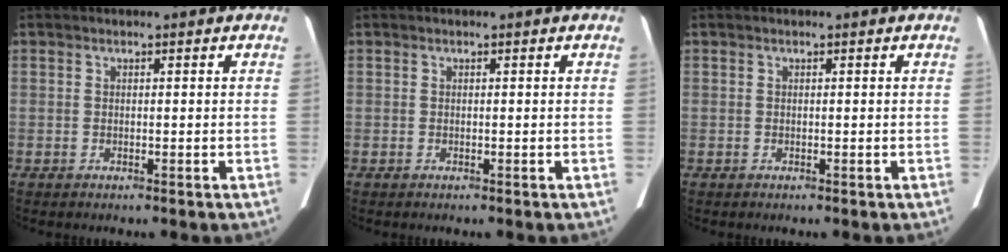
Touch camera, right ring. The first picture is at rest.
{"total": 0.0}
{"total": 0.0}